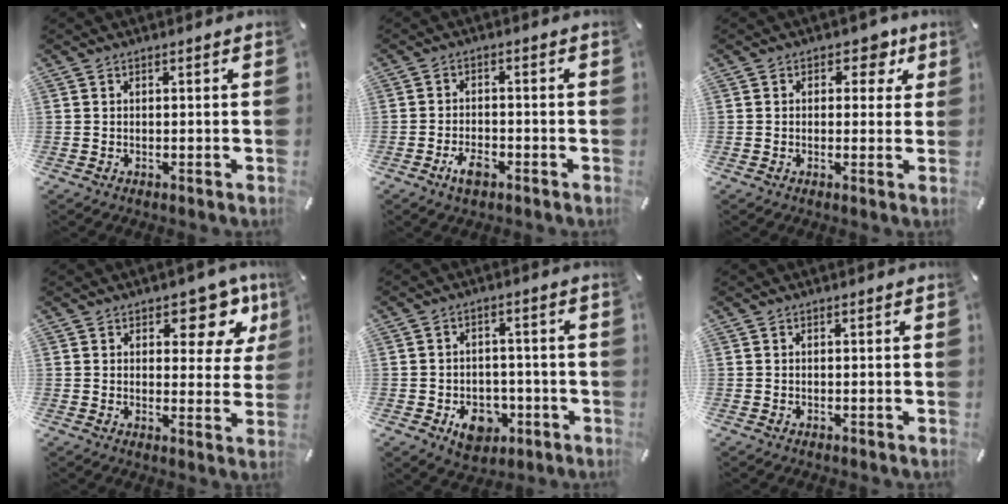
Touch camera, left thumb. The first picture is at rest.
{"total": 4.5, "force": [-2.5, 2.4, 2.9], "torque": [-0.059, 0.010, -0.048]}
{"total": 5.0, "force": [2.0, 3.5, 3.0], "torque": [-0.019, -0.006, 0.024]}
{"total": 10.1, "force": [5.7, 5.4, 6.4], "torque": [-0.060, -0.040, 0.091]}
{"total": 8.9, "force": [-3.4, 6.9, 4.5], "torque": [-0.063, 0.016, -0.058]}
{"total": 0.0}